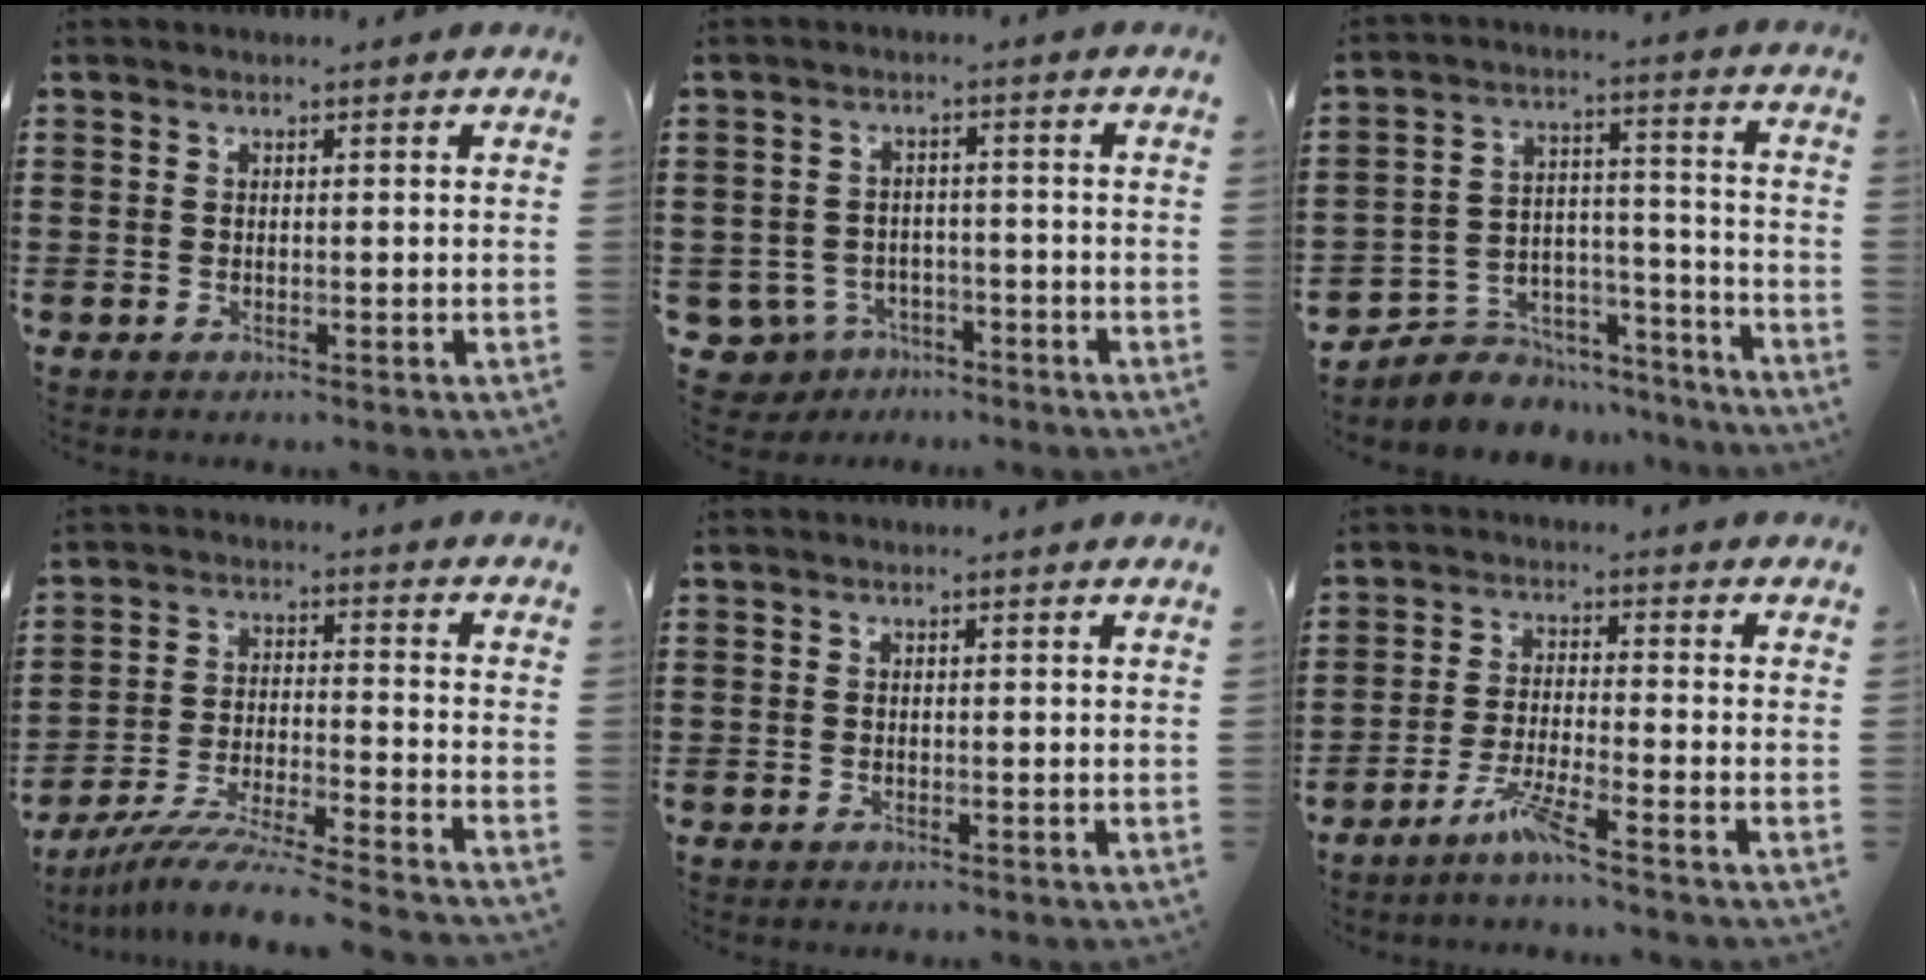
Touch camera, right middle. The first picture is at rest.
{"total": 3.7, "force": [-3.1, 1.8, 0.9], "torque": [-0.046, -0.004, -0.069]}
{"total": 5.4, "force": [-4.6, 2.8, 0.0], "torque": [-0.007, 0.013, -0.091]}
{"total": 8.2, "force": [-7.5, -0.7, 3.1], "torque": [-0.058, -0.010, -0.146]}
{"total": 0.0}
{"total": 5.0, "force": [-3.7, 0.0, 3.4], "torque": [-0.076, -0.009, -0.071]}